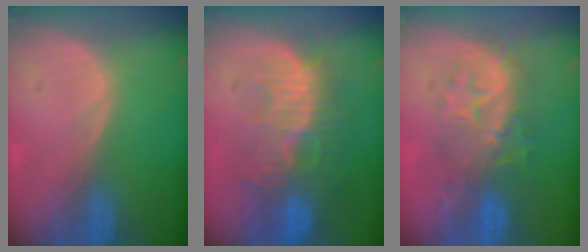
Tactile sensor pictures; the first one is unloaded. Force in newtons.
{"total": 10.7, "press": 9.7, "slide": 4.6}
{"total": 8.4, "press": 8.3, "slide": 1.4}